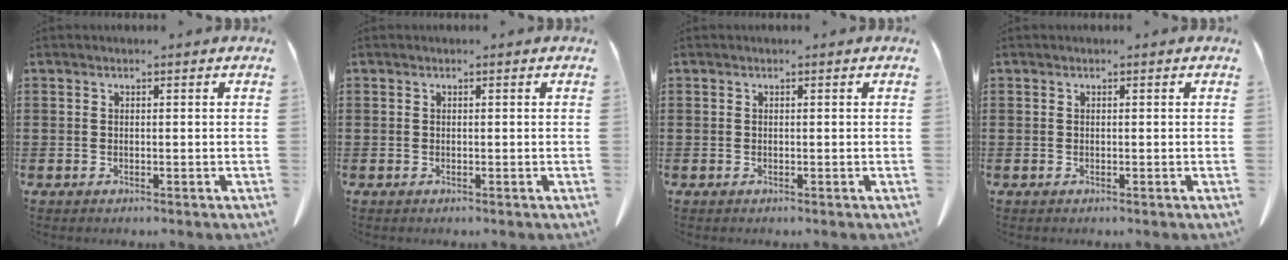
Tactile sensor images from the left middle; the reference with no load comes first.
{"total": 0.0}
{"total": 0.0}
{"total": 0.0}